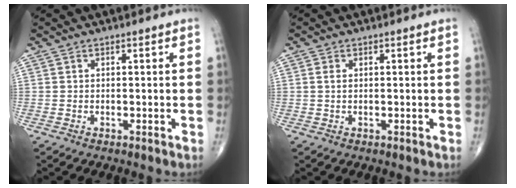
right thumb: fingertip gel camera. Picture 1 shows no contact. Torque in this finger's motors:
{"motor_torque": [-0.67, 0.18, -0.24, -0.01, 0.00]}